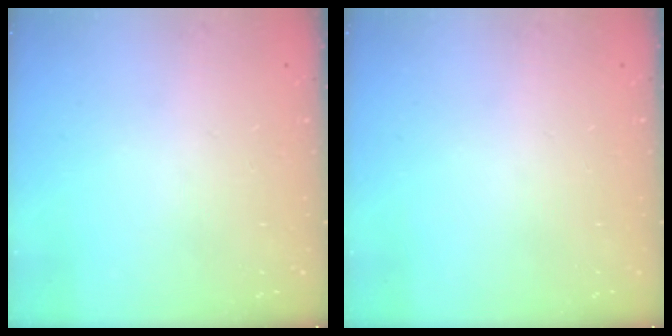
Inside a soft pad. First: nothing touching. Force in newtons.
{"total": 0.0}